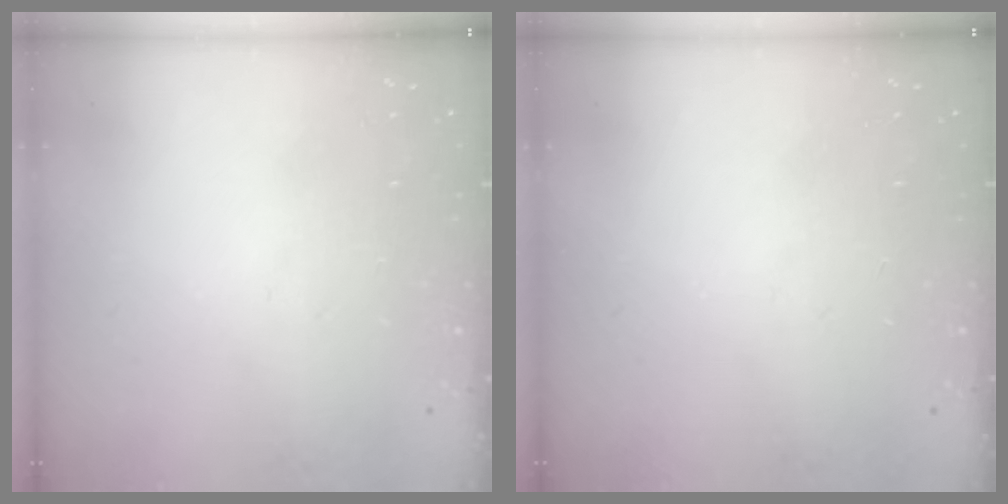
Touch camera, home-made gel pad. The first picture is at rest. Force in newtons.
{"total": 0.0}